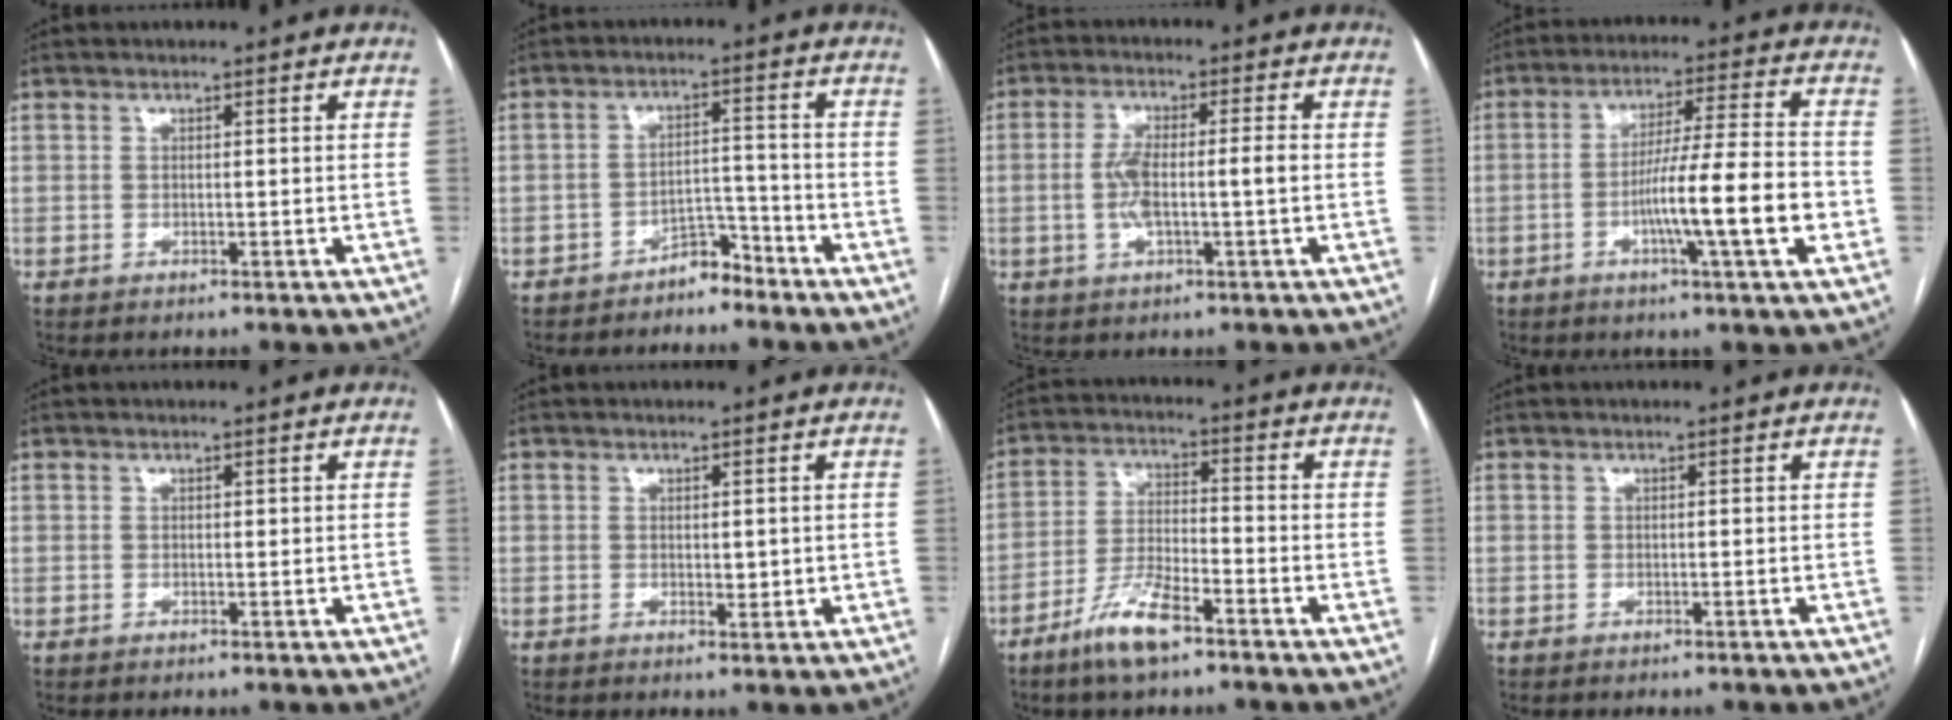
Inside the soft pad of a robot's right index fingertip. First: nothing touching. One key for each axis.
{"total": 4.0, "fx": -3.5, "fy": 1.5, "fz": 1.2, "tx": -0.010, "ty": 0.008, "tz": -0.059}
{"total": 6.3, "fx": -0.7, "fy": 1.1, "fz": 6.2, "tx": -0.128, "ty": 0.009, "tz": -0.013}
{"total": 12.6, "fx": -3.3, "fy": -0.3, "fz": 12.2, "tx": -0.200, "ty": 0.000, "tz": -0.058}
{"total": 0.0}
{"total": 1.7, "fx": 0.2, "fy": 0.8, "fz": 1.4, "tx": -0.018, "ty": -0.005, "tz": 0.005}
{"total": 8.2, "fx": -5.5, "fy": 1.5, "fz": 5.9, "tx": -0.122, "ty": -0.008, "tz": -0.106}
{"total": 0.0}